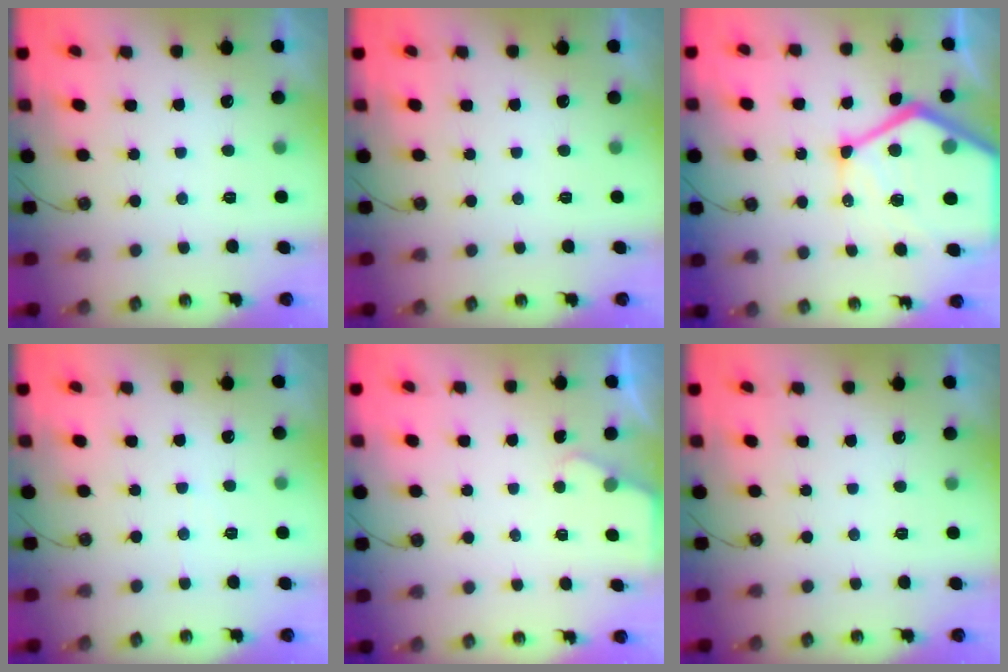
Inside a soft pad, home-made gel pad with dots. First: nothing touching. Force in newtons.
{"total": 0.0}
{"total": 27.3, "press": 27.1, "slide": 3.1}
{"total": 3.2, "press": 3.1, "slide": 0.5}
{"total": 1.7, "press": 1.6, "slide": 0.2}
{"total": 0.0}